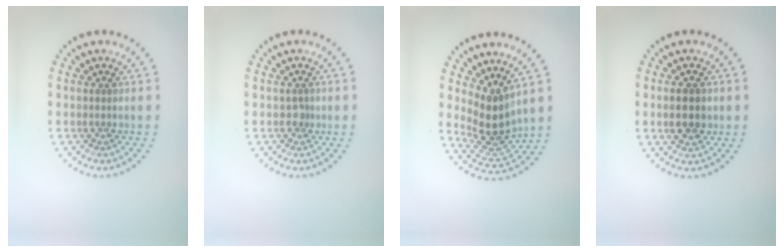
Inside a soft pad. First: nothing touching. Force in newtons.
{"total": 0.8, "press": 0.5, "slide": 0.5}
{"total": 3.9, "press": 3.0, "slide": 2.4}
{"total": 2.9, "press": 2.9, "slide": 0.2}